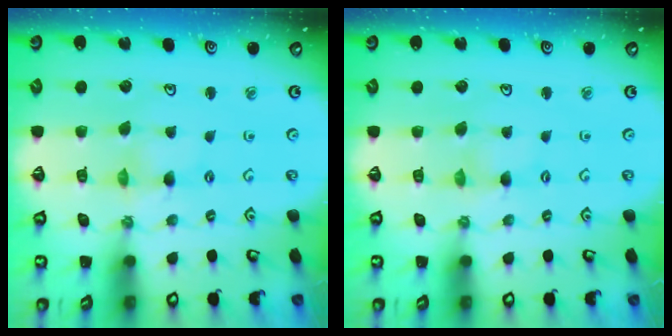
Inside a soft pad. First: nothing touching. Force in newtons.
{"total": 0.0}